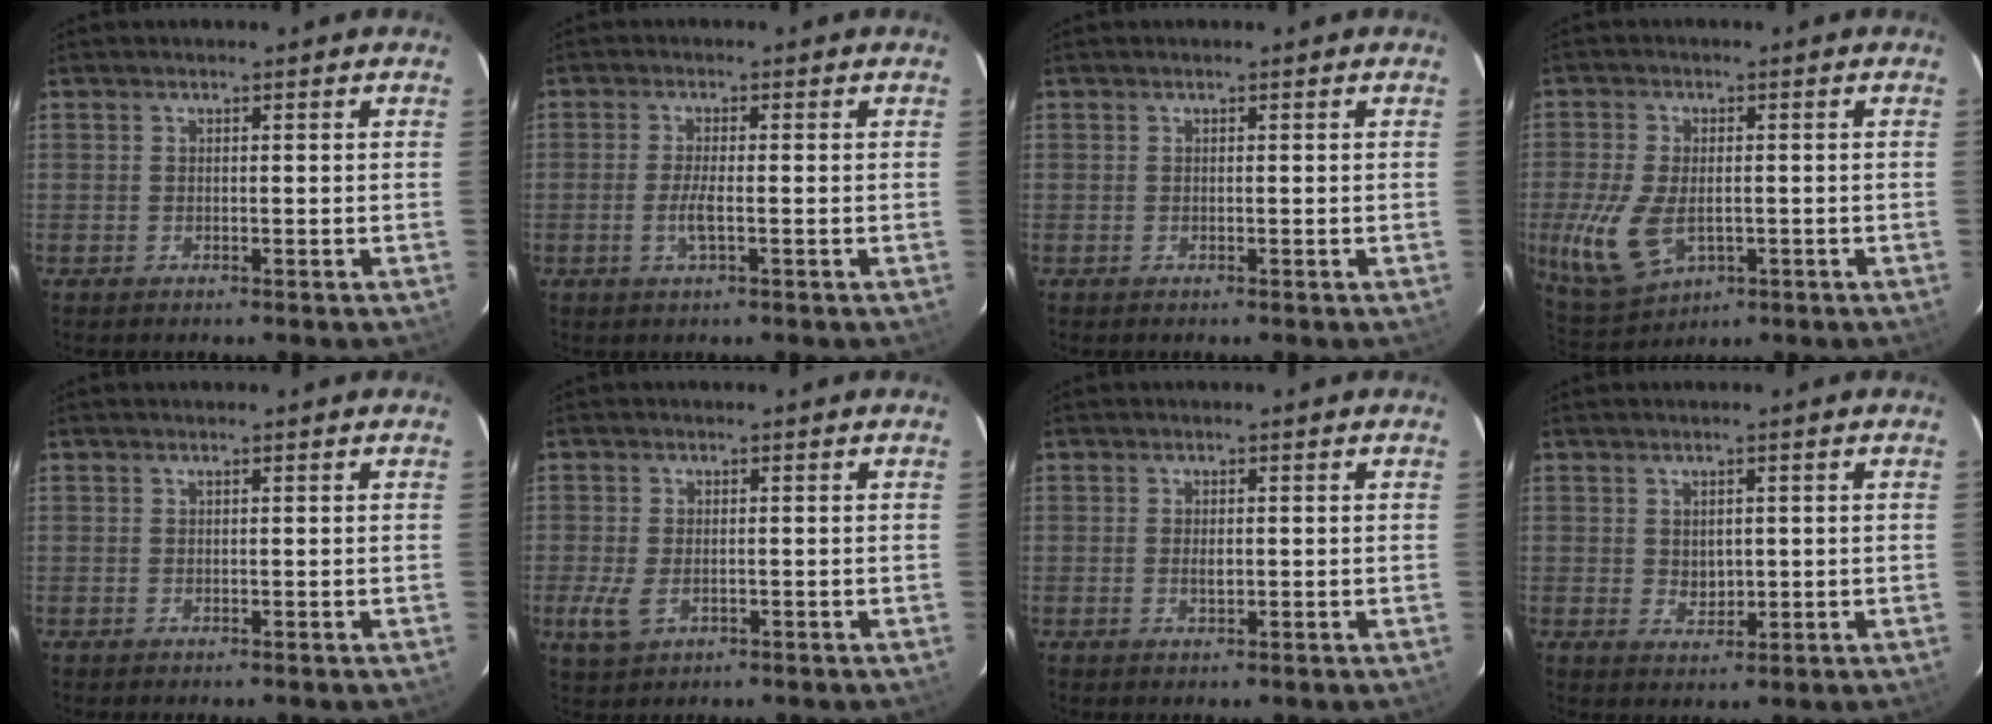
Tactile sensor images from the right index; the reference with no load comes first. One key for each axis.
{"total": 3.2, "fx": -1.0, "fy": 0.3, "fz": 3.0, "tx": -0.062, "ty": -0.004, "tz": -0.019}
{"total": 0.0}
{"total": 11.1, "fx": -2.1, "fy": 6.8, "fz": 8.5, "tx": -0.197, "ty": -0.015, "tz": -0.028}
{"total": 0.0}
{"total": 4.5, "fx": -1.4, "fy": 2.6, "fz": 3.4, "tx": -0.077, "ty": -0.010, "tz": -0.024}
{"total": 1.3, "fx": 0.1, "fy": 1.0, "fz": 0.8, "tx": -0.012, "ty": -0.001, "tz": 0.004}
{"total": 2.8, "fx": 0.5, "fy": 2.3, "fz": 1.4, "tx": -0.021, "ty": -0.001, "tz": 0.015}